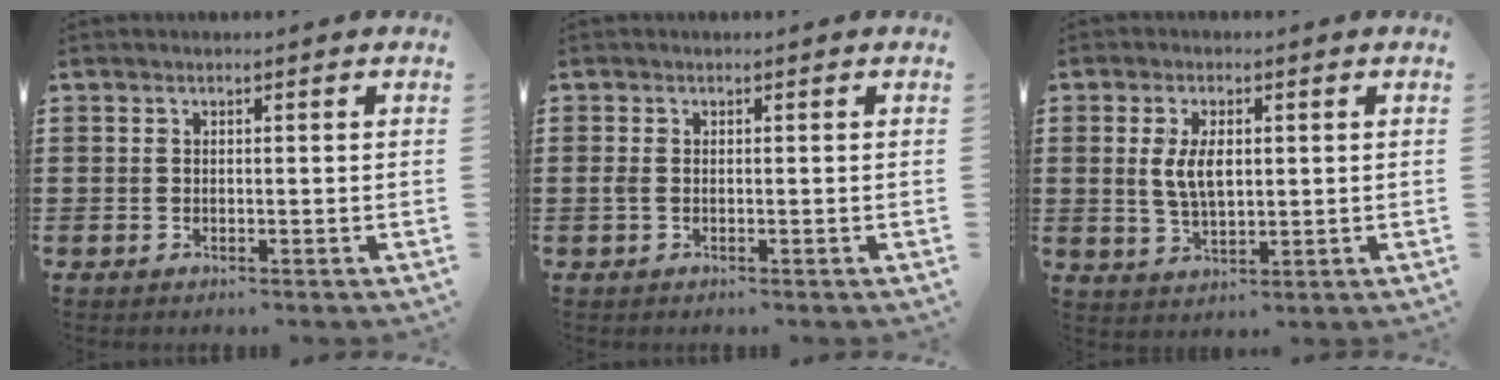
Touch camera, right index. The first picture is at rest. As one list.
[{"total": 0.8, "force": [-0.2, 0.3, 0.7], "torque": [-0.024, -0.004, -0.006]}, {"total": 5.4, "force": [0.7, 2.6, 4.7], "torque": [-0.094, 0.002, 0.006]}]